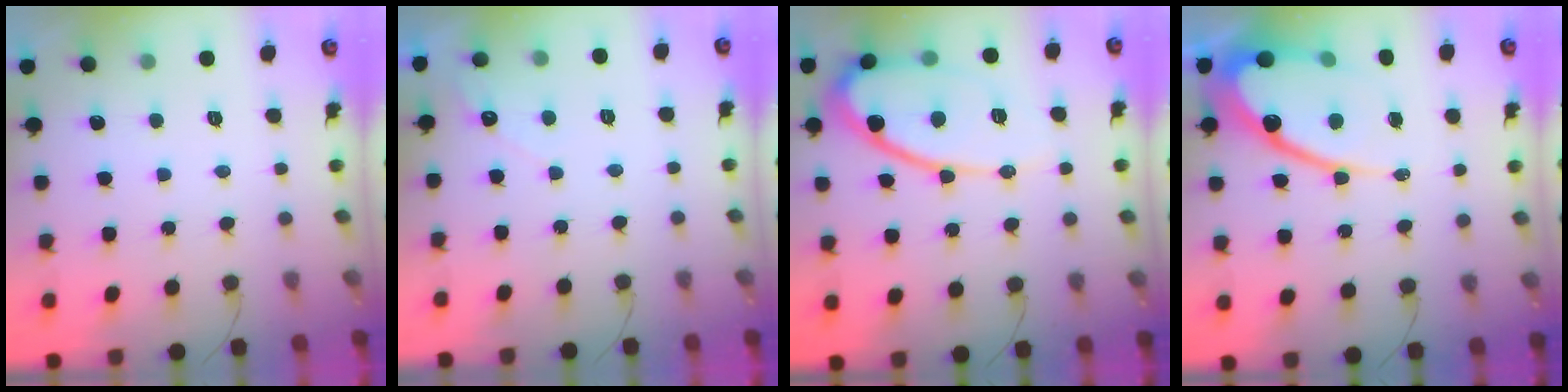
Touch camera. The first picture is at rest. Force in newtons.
{"total": 2.9, "press": 2.9, "slide": 0.1}
{"total": 12.9, "press": 12.8, "slide": 1.5}
{"total": 17.3, "press": 17.3, "slide": 1.7}